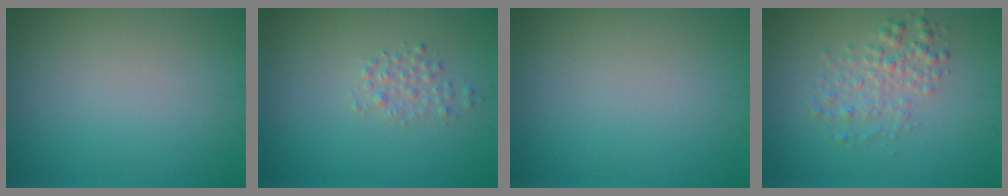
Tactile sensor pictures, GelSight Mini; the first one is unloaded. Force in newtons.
{"total": 1.3, "press": 1.3, "slide": 0.0}
{"total": 0.0}
{"total": 2.6, "press": 2.6, "slide": 0.1}